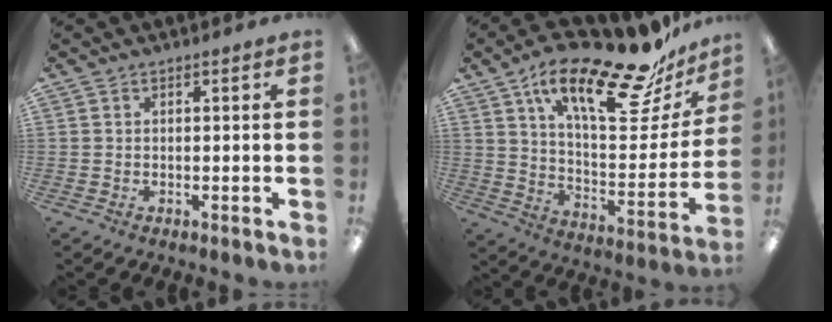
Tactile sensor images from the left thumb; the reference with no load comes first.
{"total": 23.7, "force": [16.9, 6.8, 15.1], "torque": [-0.233, -0.111, 0.276]}